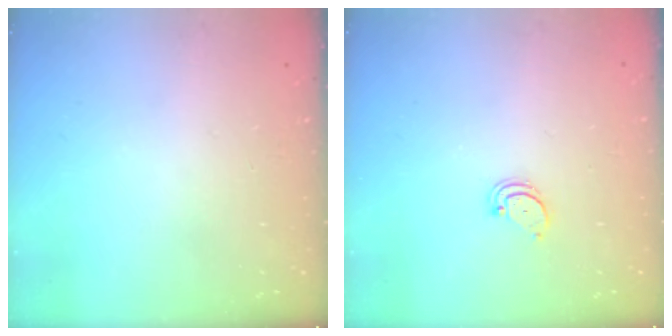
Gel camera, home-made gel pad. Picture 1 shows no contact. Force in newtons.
{"total": 1.9, "press": 1.9, "slide": 0.2}